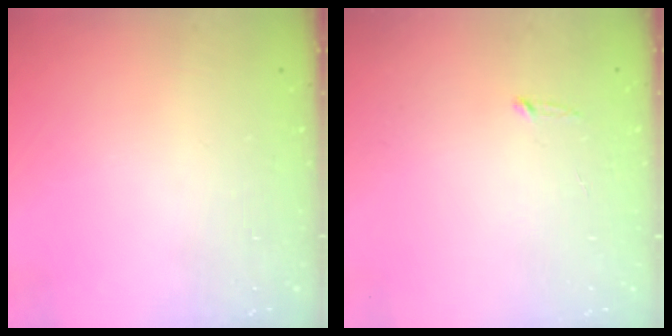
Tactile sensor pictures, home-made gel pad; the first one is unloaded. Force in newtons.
{"total": 2.5, "press": 2.5, "slide": 0.2}